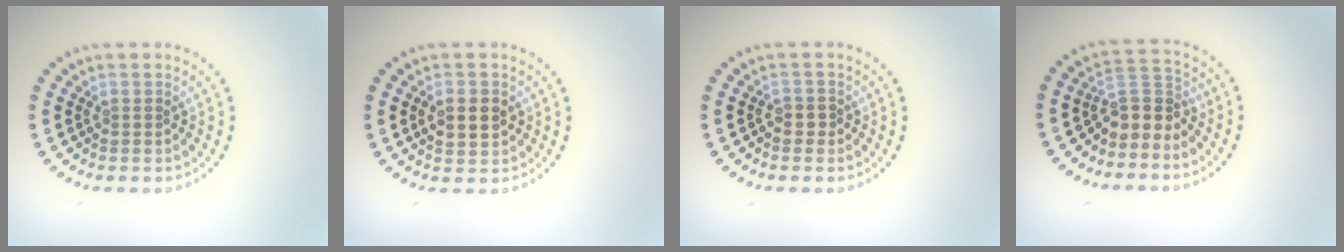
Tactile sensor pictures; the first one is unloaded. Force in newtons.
{"total": 3.5, "press": 3.5, "slide": 0.2}
{"total": 0.7, "press": 0.5, "slide": 0.4}
{"total": 3.1, "press": 2.4, "slide": 2.0}